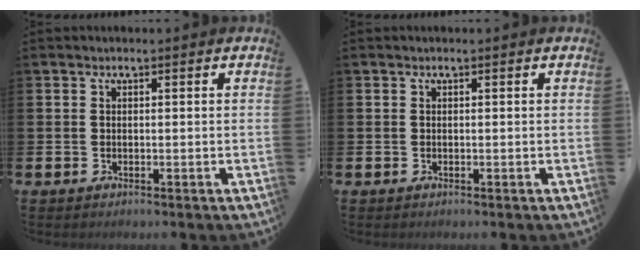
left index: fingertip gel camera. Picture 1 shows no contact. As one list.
[{"total": 0.0}]